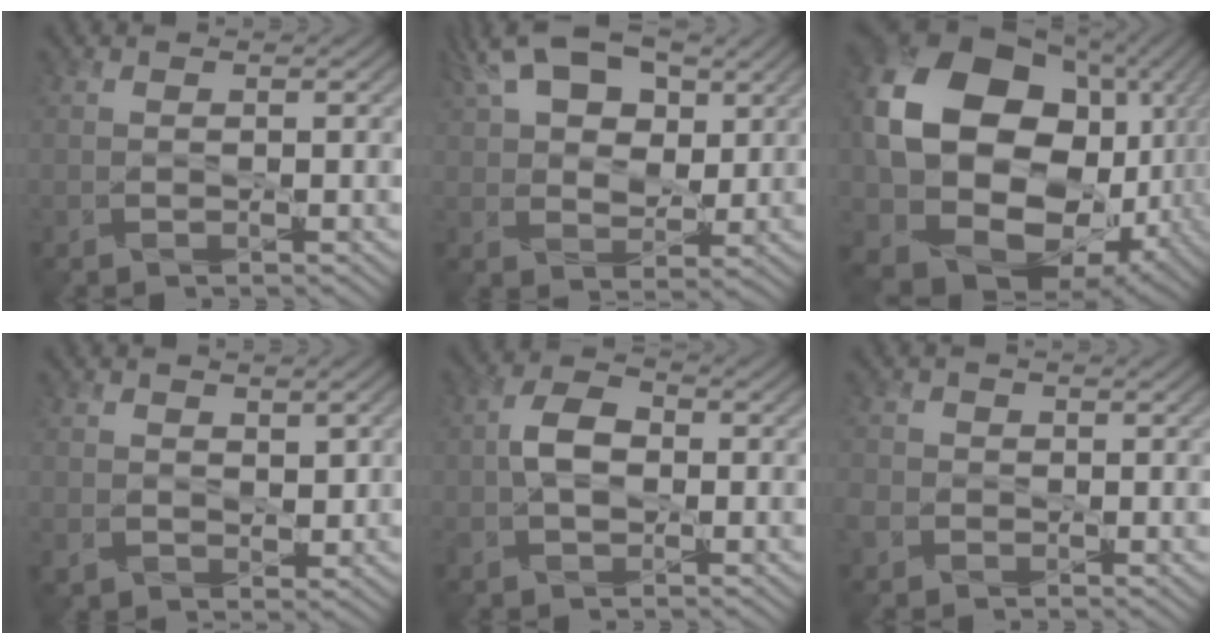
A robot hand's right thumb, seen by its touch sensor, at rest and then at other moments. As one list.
[{"total": 12.0, "force": [5.4, 7.0, 8.2], "torque": [-0.170, 0.019, 0.082]}, {"total": 20.1, "force": [0.0, 15.7, 12.5], "torque": [-0.271, -0.039, 0.023]}, {"total": 3.1, "force": [1.2, 2.3, 1.7], "torque": [-0.043, -0.011, 0.025]}, {"total": 4.6, "force": [-0.3, 3.2, 3.4], "torque": [-0.075, 0.002, -0.008]}, {"total": 2.4, "force": [-0.7, 2.2, 0.7], "torque": [-0.025, -0.004, -0.020]}]